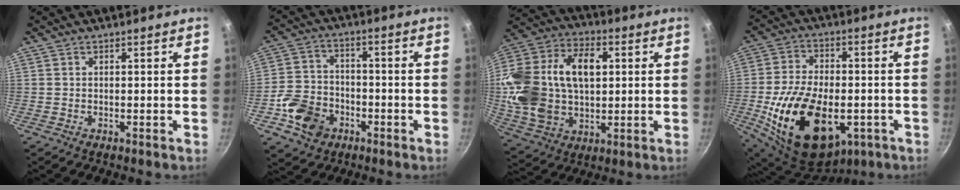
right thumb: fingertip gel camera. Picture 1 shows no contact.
{"total": 11.0, "force": [-4.5, 8.5, 5.2], "torque": [-0.075, 0.033, -0.086]}
{"total": 24.2, "force": [3.0, 16.2, 17.8], "torque": [-0.330, 0.024, 0.055]}
{"total": 23.5, "force": [-6.1, 14.3, 17.6], "torque": [-0.302, 0.015, -0.083]}